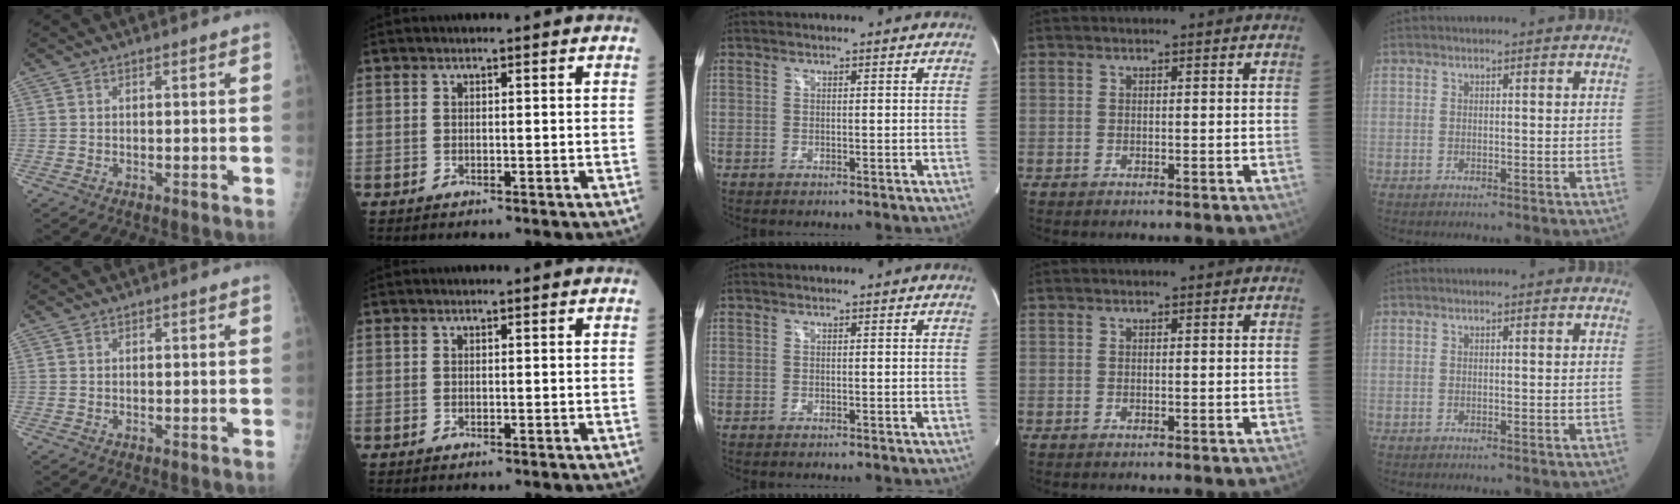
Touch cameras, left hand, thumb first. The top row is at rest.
{}